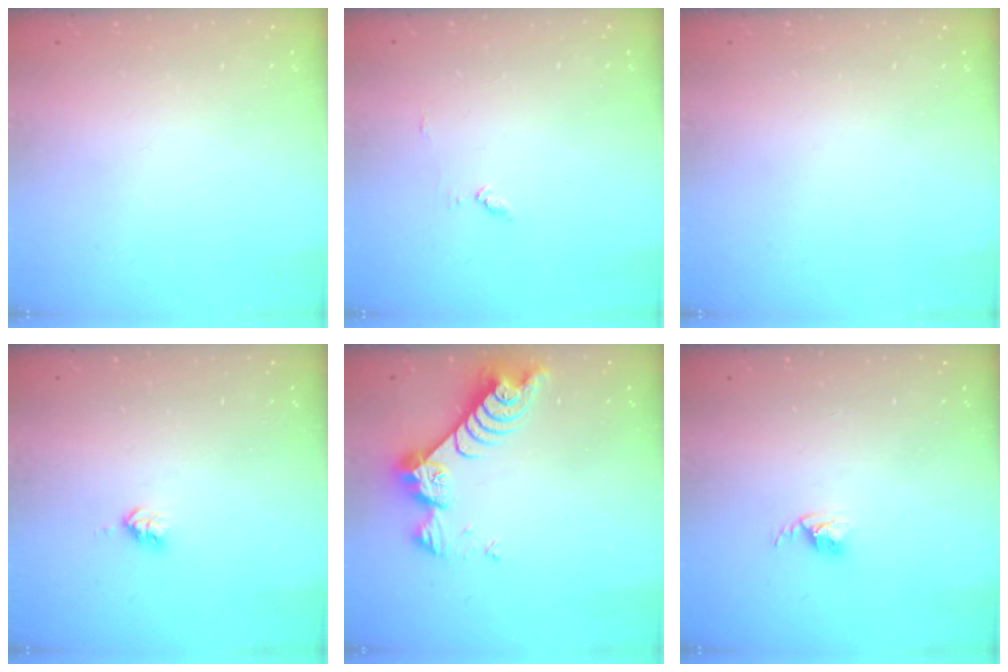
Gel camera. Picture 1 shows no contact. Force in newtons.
{"total": 4.1, "press": 4.0, "slide": 0.8}
{"total": 0.0}
{"total": 2.8, "press": 2.8, "slide": 0.3}
{"total": 8.9, "press": 8.8, "slide": 0.8}
{"total": 2.6, "press": 2.6, "slide": 0.4}